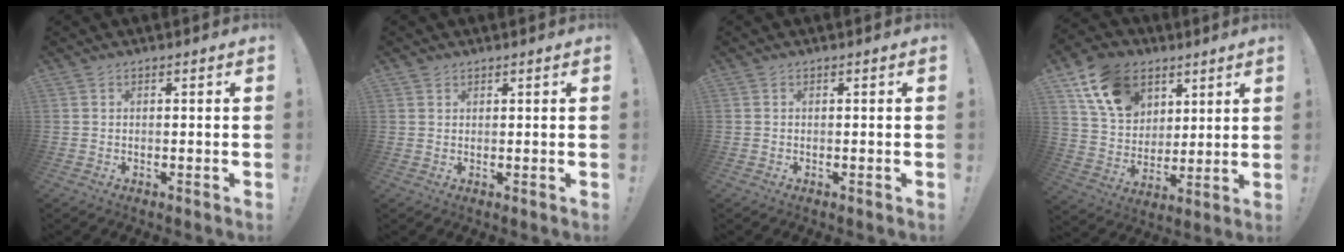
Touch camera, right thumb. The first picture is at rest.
{"total": 1.4, "force": [1.1, 0.8, 0.2], "torque": [0.001, -0.004, 0.020]}
{"total": 0.0}
{"total": 16.3, "force": [8.4, 11.9, 7.4], "torque": [-0.129, -0.033, 0.167]}